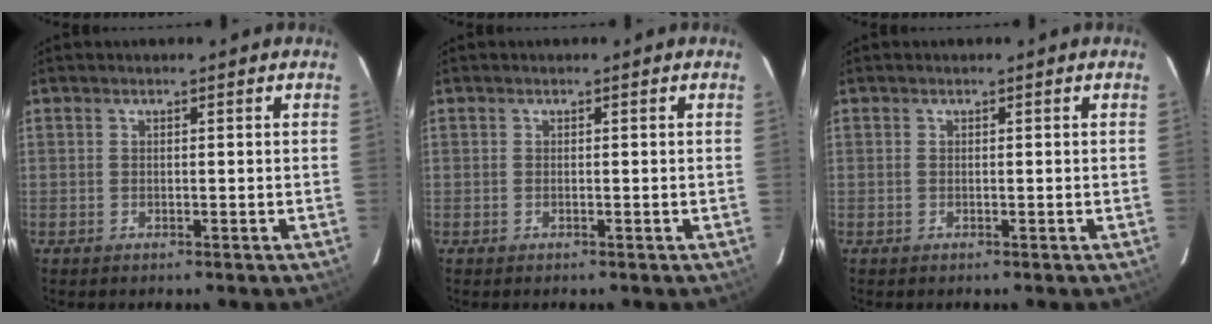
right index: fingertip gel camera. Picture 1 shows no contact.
{"total": 0.0}
{"total": 0.0}